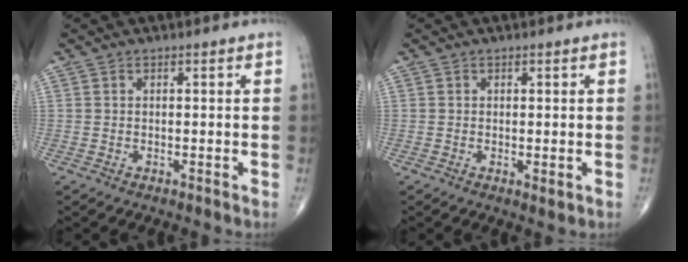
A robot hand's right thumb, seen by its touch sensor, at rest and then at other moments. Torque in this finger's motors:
{"motor_torque": [-0.32, 0.02, -0.07, -0.02, -0.01]}